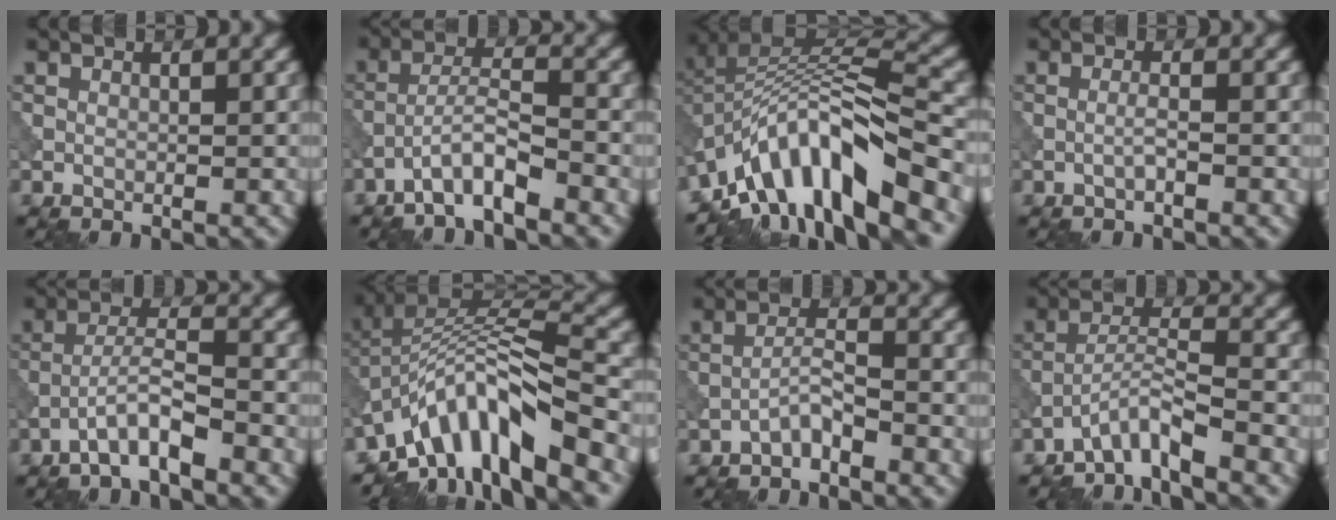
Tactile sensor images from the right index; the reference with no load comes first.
{"total": 3.8, "force": [-2.8, 0.5, 2.5], "torque": [-0.047, 0.015, -0.059]}
{"total": 12.1, "force": [-7.3, 4.3, 8.6], "torque": [-0.141, 0.017, -0.133]}
{"total": 1.1, "force": [-0.6, 0.0, 0.9], "torque": [-0.016, 0.006, -0.014]}
{"total": 4.0, "force": [-2.7, 0.5, 2.9], "torque": [-0.054, 0.017, -0.055]}
{"total": 10.6, "force": [-6.3, 3.3, 7.8], "torque": [-0.123, 0.013, -0.123]}
{"total": 2.1, "force": [-1.7, 0.3, 1.2], "torque": [-0.023, 0.013, -0.037]}
{"total": 4.0, "force": [-3.4, 0.2, 2.1], "torque": [-0.038, 0.009, -0.076]}